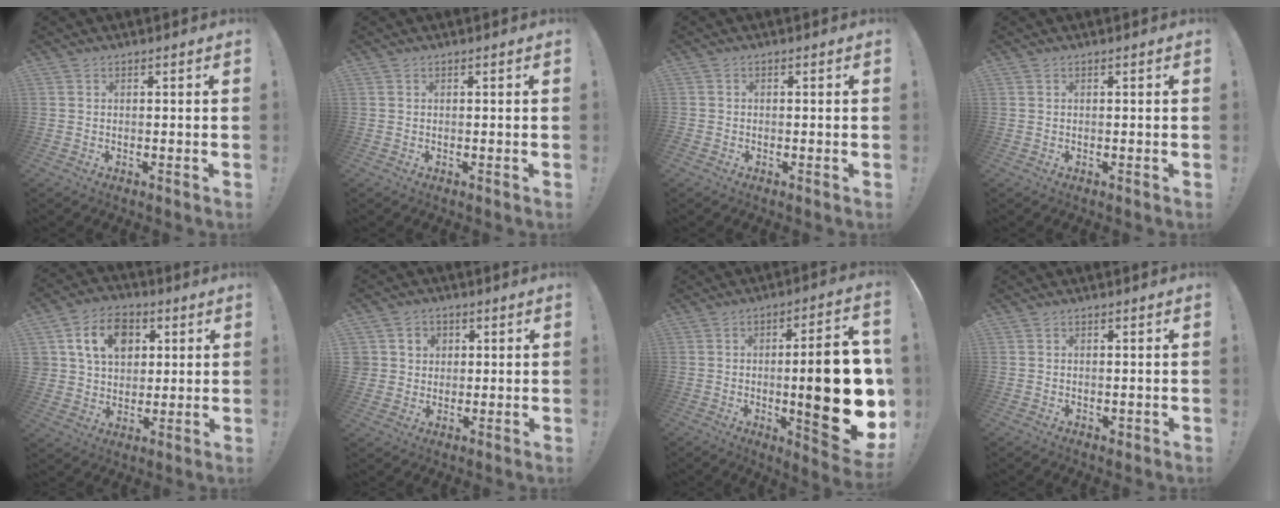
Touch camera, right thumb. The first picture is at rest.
{"total": 0.0}
{"total": 0.6, "force": [-0.5, 0.3, 0.1], "torque": [-0.006, 0.004, -0.009]}
{"total": 0.0}
{"total": 14.2, "force": [5.2, 10.9, 7.4], "torque": [-0.112, -0.008, 0.103]}
{"total": 5.9, "force": [1.4, 5.7, 0.8], "torque": [-0.015, -0.008, 0.031]}
{"total": 23.9, "force": [-1.7, 6.1, 23.0], "torque": [-0.331, -0.011, -0.020]}
{"total": 1.1, "force": [0.3, 1.0, 0.4], "torque": [-0.001, 0.001, 0.006]}